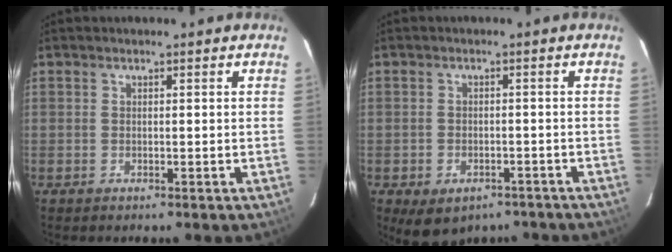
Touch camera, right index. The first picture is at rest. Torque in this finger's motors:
{"motor_torque": [0.98, -0.84, 0.42, 0.03]}